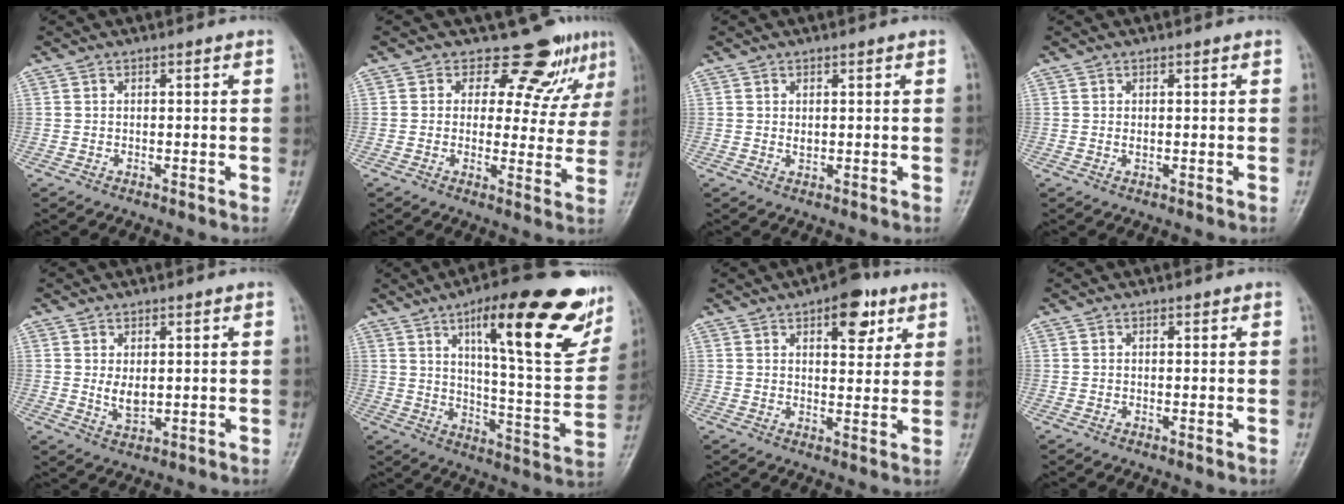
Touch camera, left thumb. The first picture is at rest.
{"total": 9.8, "force": [7.5, 5.2, 3.6], "torque": [-0.003, -0.050, 0.085]}
{"total": 1.4, "force": [0.4, 0.9, 0.9], "torque": [-0.010, -0.004, 0.009]}
{"total": 0.9, "force": [0.2, 0.6, 0.6], "torque": [-0.009, -0.001, 0.005]}
{"total": 3.8, "force": [0.7, 2.4, 2.9], "torque": [-0.042, -0.013, 0.019]}
{"total": 26.0, "force": [13.5, 6.8, 21.2], "torque": [-0.261, -0.045, 0.200]}
{"total": 9.0, "force": [4.6, 4.4, 6.3], "torque": [-0.055, -0.016, 0.059]}
{"total": 0.7, "force": [0.4, 0.5, 0.2], "torque": [0.003, -0.001, 0.002]}